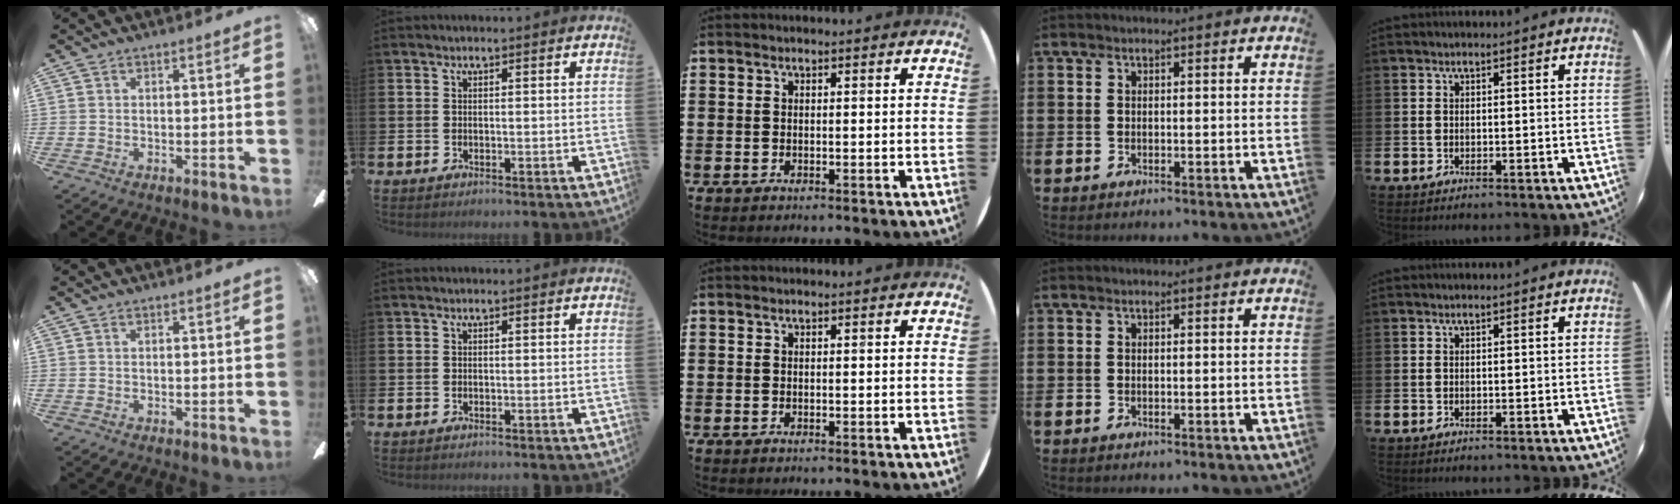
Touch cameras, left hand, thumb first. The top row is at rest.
{}